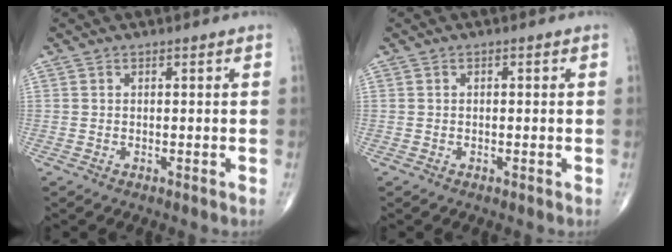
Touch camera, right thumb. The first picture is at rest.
{"total": 0.5, "force": [0.0, 0.2, 0.5], "torque": [-0.009, 0.001, 0.001]}